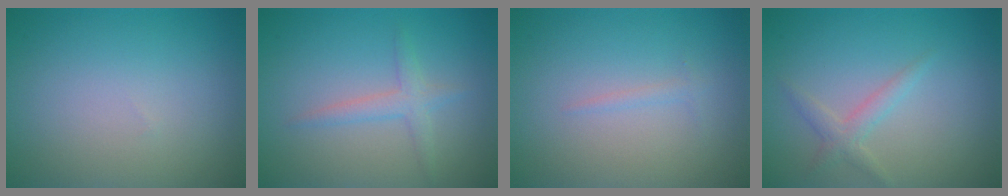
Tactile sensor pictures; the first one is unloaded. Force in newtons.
{"total": 2.0, "press": 2.0, "slide": 0.1}
{"total": 0.7, "press": 0.7, "slide": 0.0}
{"total": 1.7, "press": 1.6, "slide": 0.1}